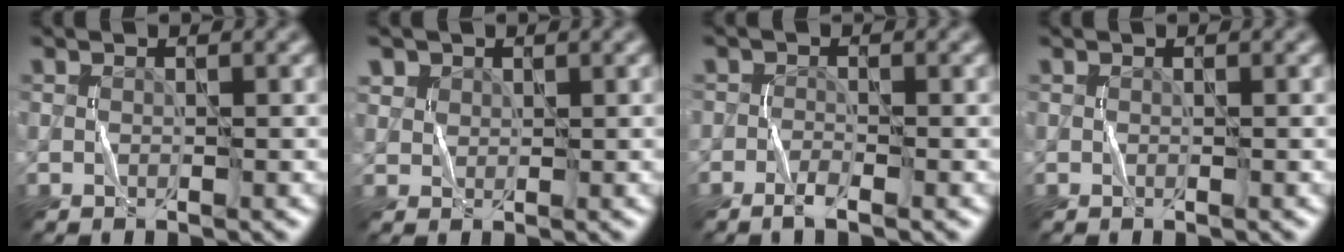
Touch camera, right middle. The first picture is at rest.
{"total": 1.7, "force": [1.0, 1.4, 0.3], "torque": [-0.010, -0.008, 0.033]}
{"total": 1.4, "force": [-0.9, 0.5, 0.9], "torque": [-0.018, 0.000, -0.023]}
{"total": 0.0}